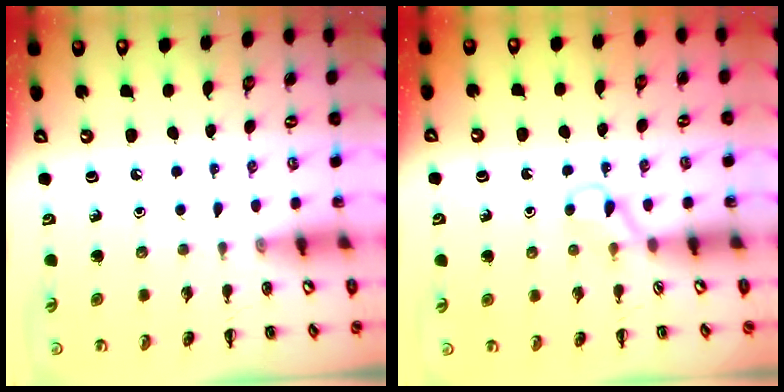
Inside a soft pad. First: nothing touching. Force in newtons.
{"total": 2.7, "press": 2.4, "slide": 1.1}